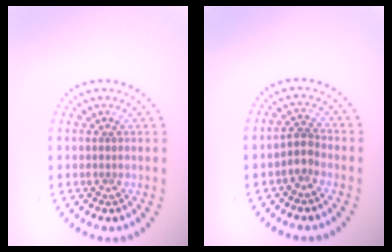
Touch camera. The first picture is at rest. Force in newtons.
{"total": 1.8, "press": 1.4, "slide": 1.0}